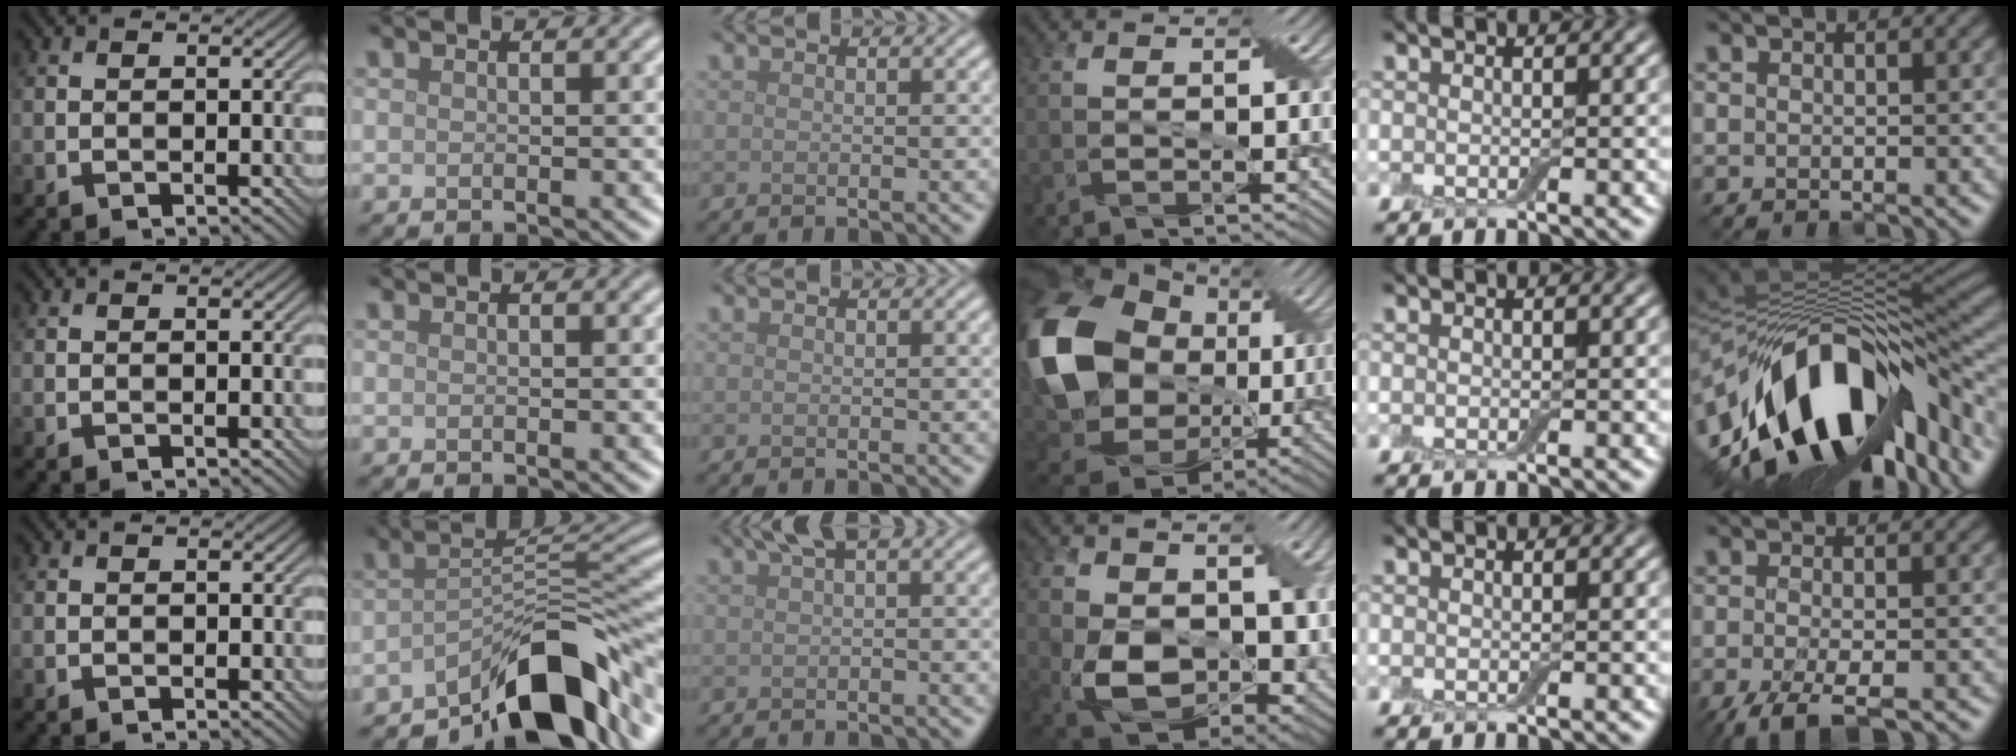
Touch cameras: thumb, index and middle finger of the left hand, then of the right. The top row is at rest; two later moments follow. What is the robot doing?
{"motion": "cut", "object": "aluminum foil"}